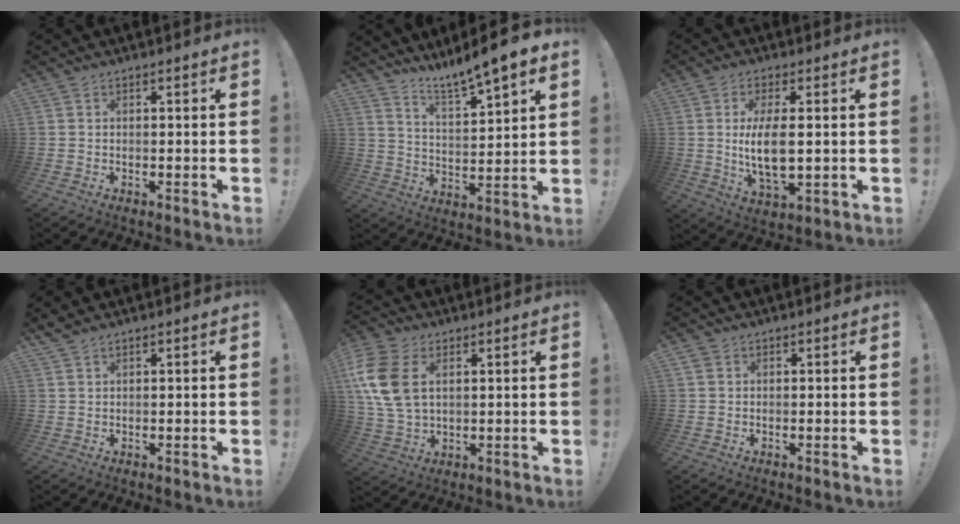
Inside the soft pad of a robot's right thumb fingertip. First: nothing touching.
{"total": 9.2, "force": [8.2, 0.3, 4.1], "torque": [-0.079, -0.068, 0.136]}
{"total": 10.6, "force": [0.6, 4.1, 9.7], "torque": [-0.180, -0.018, 0.006]}
{"total": 1.3, "force": [1.1, 0.1, 0.7], "torque": [-0.020, -0.002, 0.021]}
{"total": 14.9, "force": [4.4, 9.6, 10.5], "torque": [-0.218, -0.012, 0.083]}
{"total": 1.4, "force": [0.7, 1.1, 0.3], "torque": [-0.007, 0.000, 0.014]}